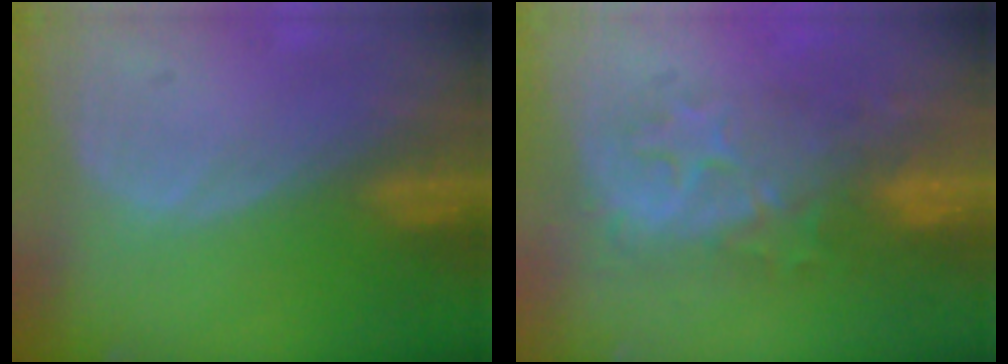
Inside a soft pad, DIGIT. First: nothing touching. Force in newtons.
{"total": 8.4, "press": 8.1, "slide": 2.0}